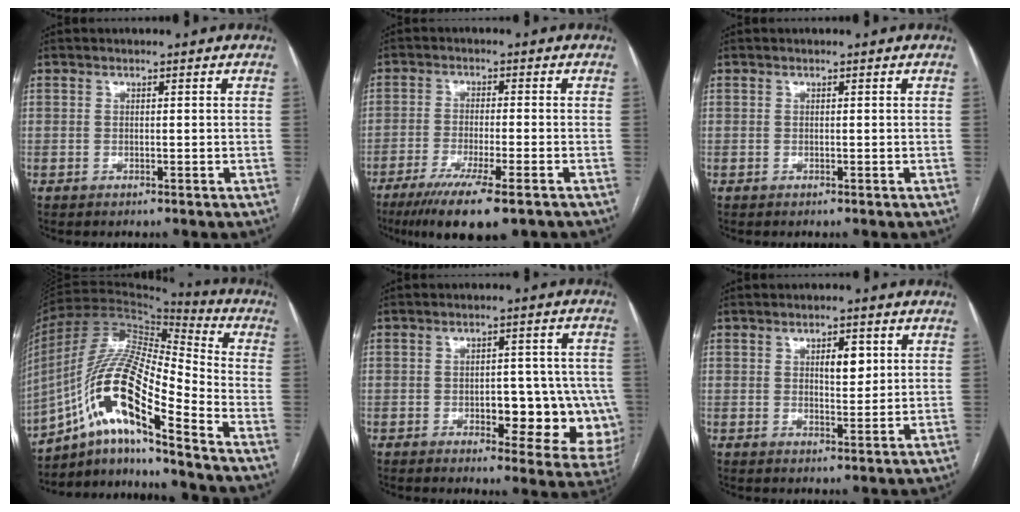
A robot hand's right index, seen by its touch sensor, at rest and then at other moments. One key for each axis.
{"total": 11.7, "fx": -8.0, "fy": 1.1, "fz": 8.4, "tx": -0.134, "ty": -0.028, "tz": -0.122}
{"total": 0.0}
{"total": 17.7, "fx": -9.9, "fy": 2.4, "fz": 14.5, "tx": -0.286, "ty": 0.009, "tz": -0.174}
{"total": 13.2, "fx": -2.8, "fy": 5.6, "fz": 11.6, "tx": -0.102, "ty": 0.021, "tz": -0.020}
{"total": 3.8, "fx": 1.3, "fy": 1.5, "fz": 3.2, "tx": -0.048, "ty": 0.000, "tz": 0.020}